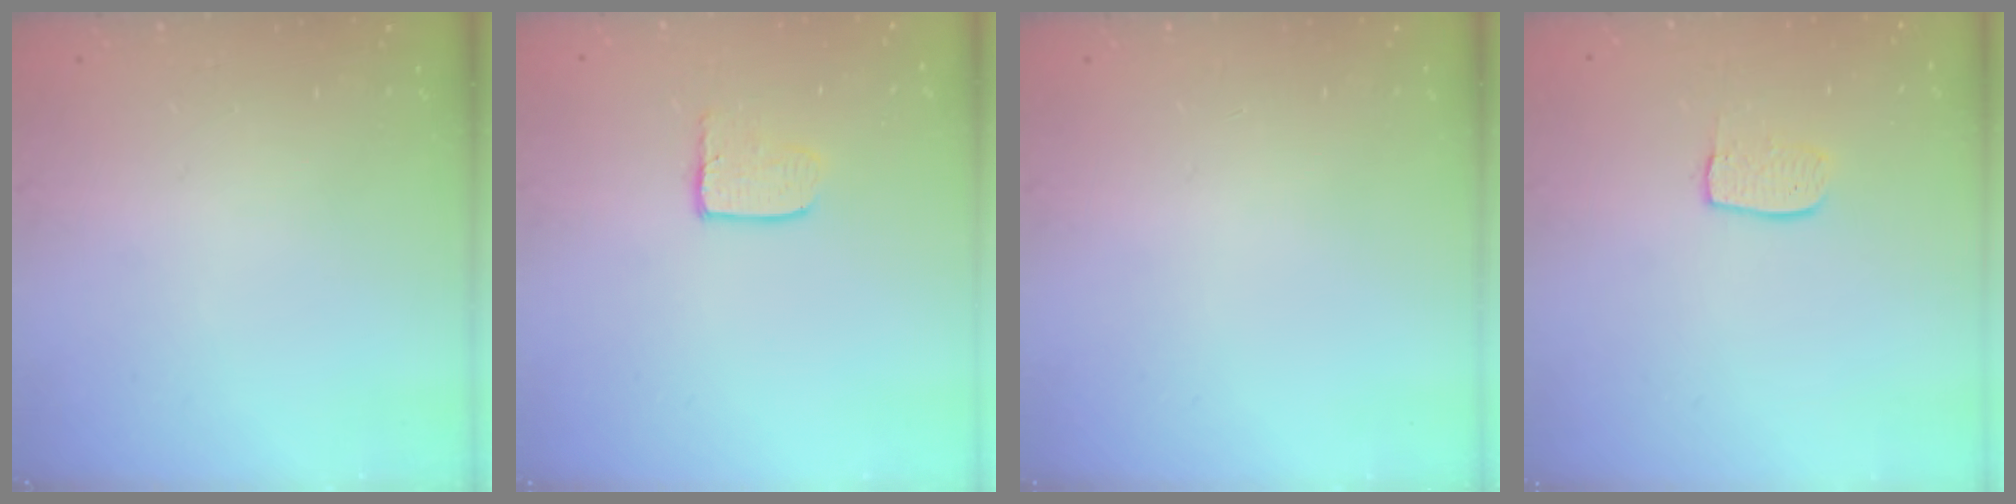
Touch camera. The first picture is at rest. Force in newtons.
{"total": 3.3, "press": 3.3, "slide": 0.3}
{"total": 0.0}
{"total": 6.6, "press": 6.5, "slide": 0.4}